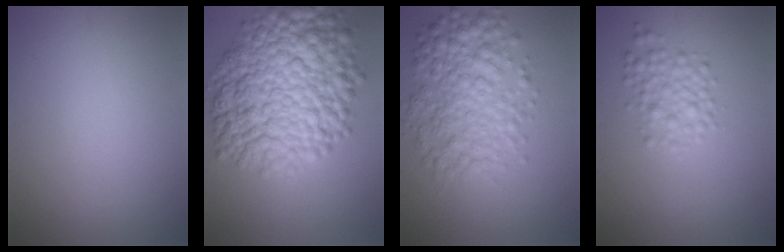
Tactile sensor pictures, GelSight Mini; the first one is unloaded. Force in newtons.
{"total": 12.3, "press": 12.3, "slide": 0.3}
{"total": 5.9, "press": 5.9, "slide": 0.1}
{"total": 2.6, "press": 2.6, "slide": 0.1}